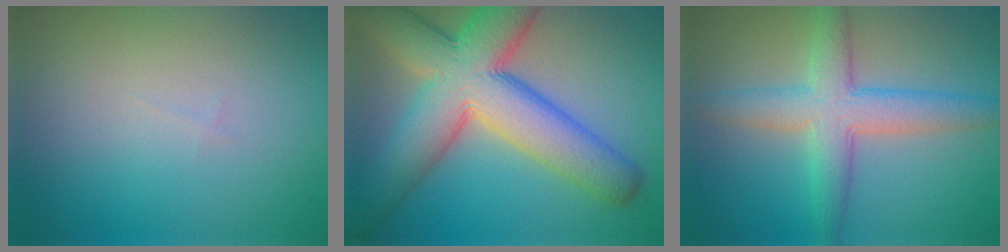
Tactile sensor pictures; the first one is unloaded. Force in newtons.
{"total": 11.6, "press": 11.6, "slide": 0.7}
{"total": 5.1, "press": 5.1, "slide": 0.2}